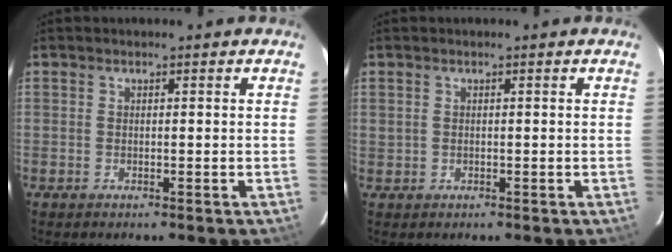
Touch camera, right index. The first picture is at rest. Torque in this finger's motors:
{"motor_torque": [0.11, 0.08, -0.02, 0.01]}